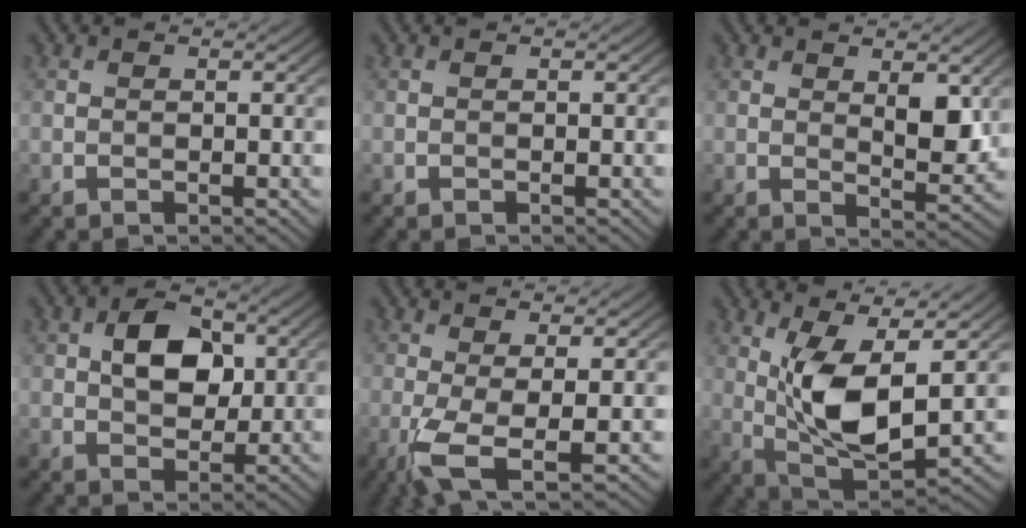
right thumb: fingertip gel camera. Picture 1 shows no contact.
{"total": 0.0}
{"total": 4.6, "force": [1.7, 2.0, 3.7], "torque": [-0.064, -0.010, 0.034]}
{"total": 6.8, "force": [1.4, 4.5, 4.9], "torque": [-0.084, 0.006, 0.016]}
{"total": 5.3, "force": [-1.6, 1.1, 5.0], "torque": [-0.110, 0.002, -0.038]}
{"total": 10.5, "force": [1.8, 4.2, 9.4], "torque": [-0.189, -0.006, 0.036]}